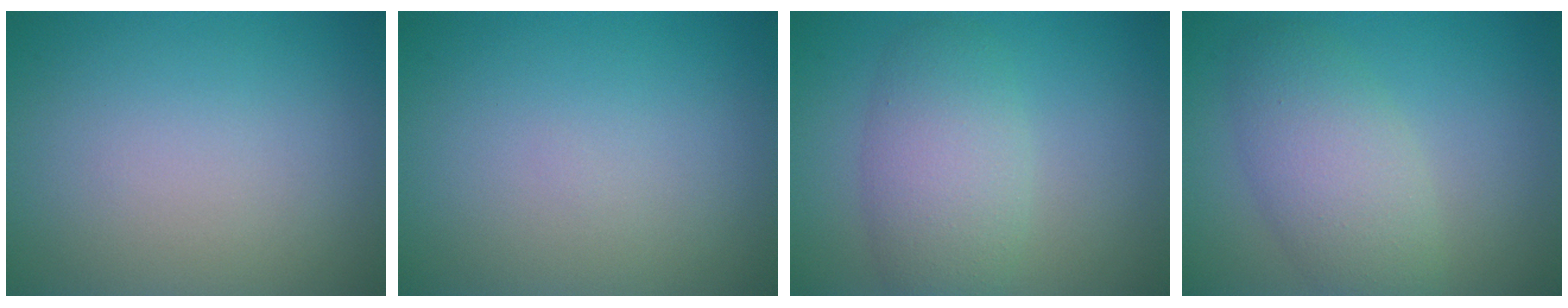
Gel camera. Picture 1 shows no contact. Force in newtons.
{"total": 0.0}
{"total": 4.8, "press": 4.8, "slide": 0.1}
{"total": 4.9, "press": 4.9, "slide": 0.4}